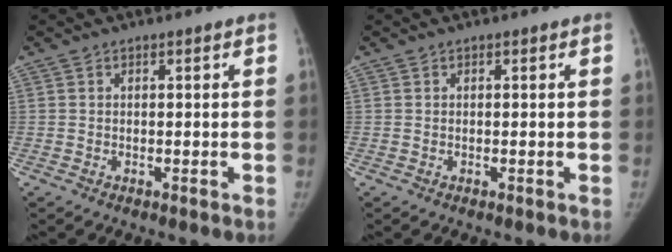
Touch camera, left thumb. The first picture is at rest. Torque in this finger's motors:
{"motor_torque": [0.14, 0.29, 0.23, 0.00, 0.06]}